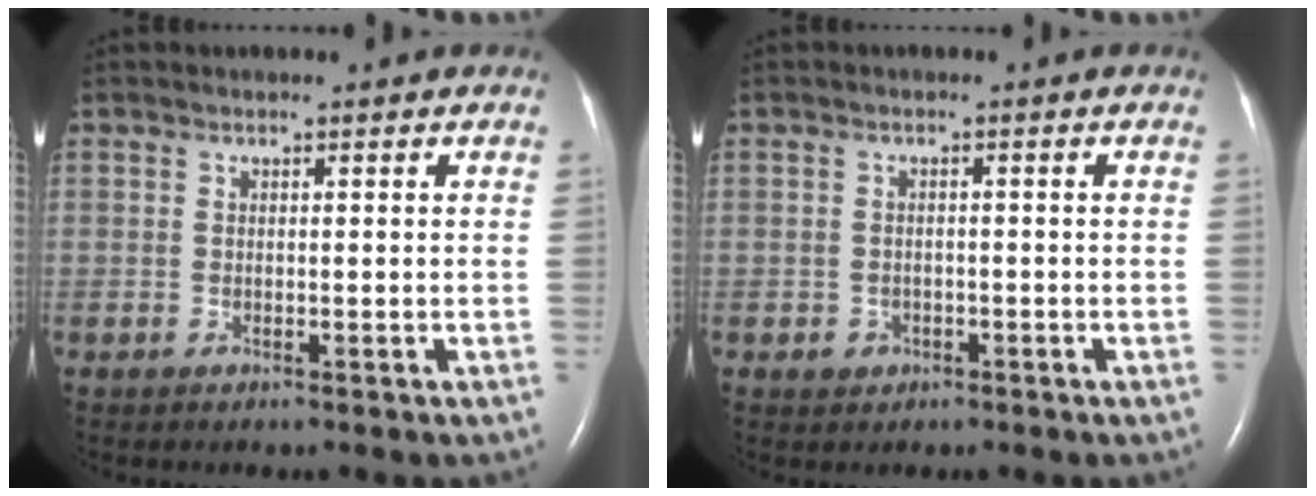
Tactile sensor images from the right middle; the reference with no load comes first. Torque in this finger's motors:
{"motor_torque": [-0.06, -0.18, -0.04, -0.02]}